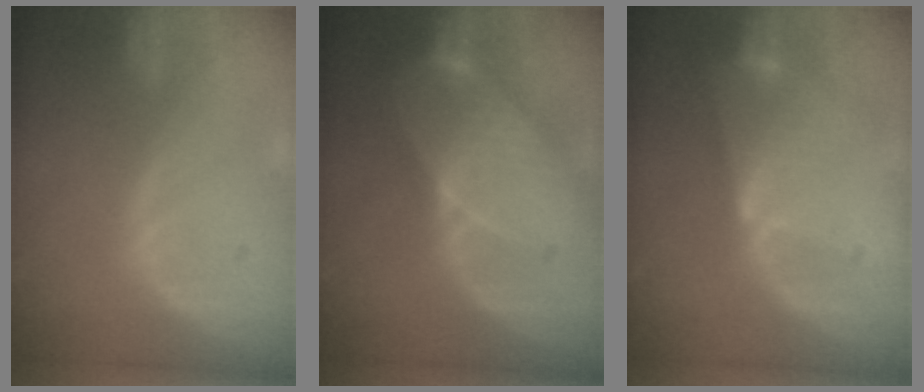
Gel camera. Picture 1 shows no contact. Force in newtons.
{"total": 7.2, "press": 7.1, "slide": 1.1}
{"total": 6.7, "press": 6.2, "slide": 2.4}